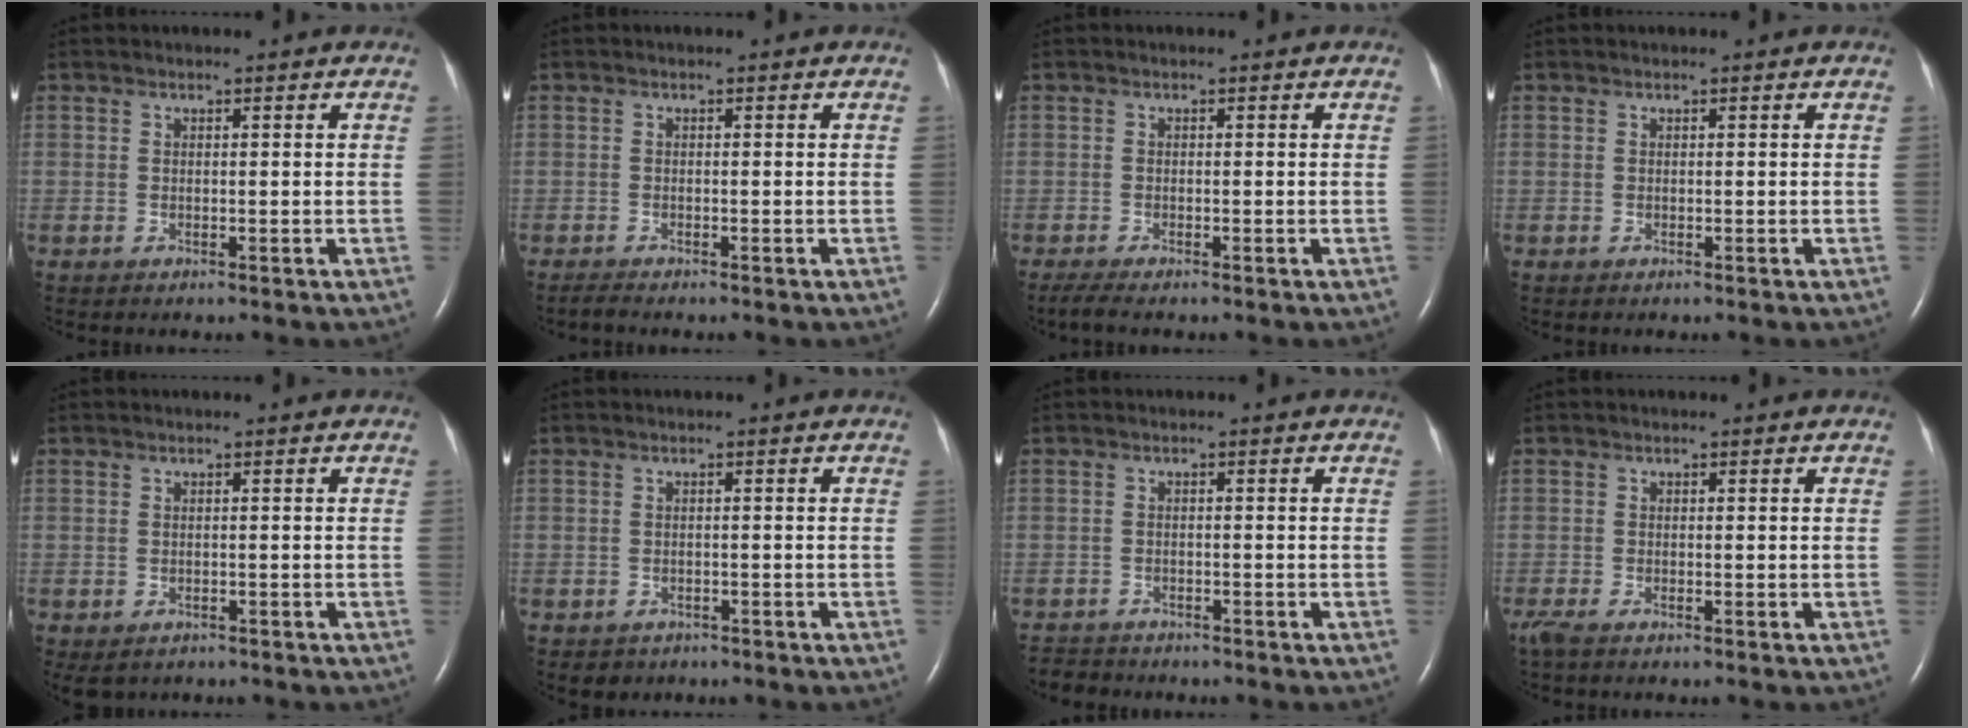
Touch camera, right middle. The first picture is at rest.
{"total": 0.9, "force": [-0.8, -0.1, 0.2], "torque": [-0.015, -0.005, -0.017]}
{"total": 2.1, "force": [-1.7, 0.0, 1.3], "torque": [-0.034, -0.009, -0.032]}
{"total": 0.0}
{"total": 3.4, "force": [-2.4, 2.2, 1.0], "torque": [-0.012, 0.000, -0.028]}
{"total": 1.9, "force": [-1.2, 1.4, 0.1], "torque": [-0.008, 0.003, -0.013]}
{"total": 3.1, "force": [-3.0, 0.8, -0.3], "torque": [0.001, -0.010, -0.052]}
{"total": 1.8, "force": [-1.3, 0.3, 1.1], "torque": [-0.031, -0.009, -0.029]}